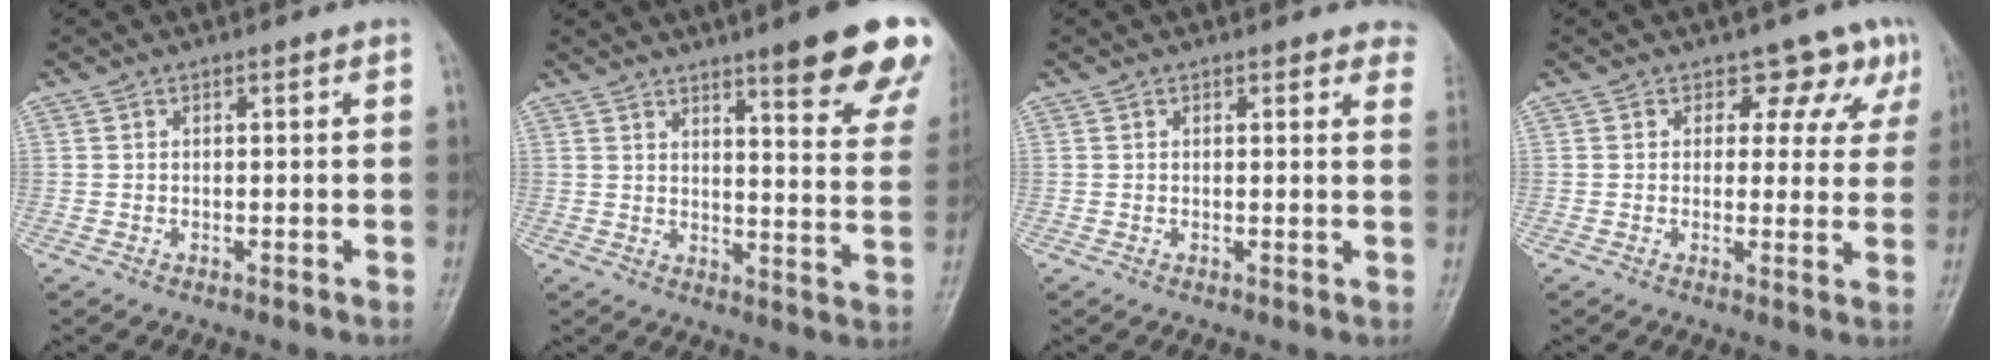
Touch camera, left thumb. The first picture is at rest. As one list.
[{"total": 18.3, "force": [12.2, 3.0, 13.4], "torque": [-0.138, -0.059, 0.149]}, {"total": 4.2, "force": [3.6, 1.6, 1.5], "torque": [0.013, -0.012, 0.023]}, {"total": 6.6, "force": [4.1, 4.6, 2.5], "torque": [0.008, -0.020, 0.034]}]